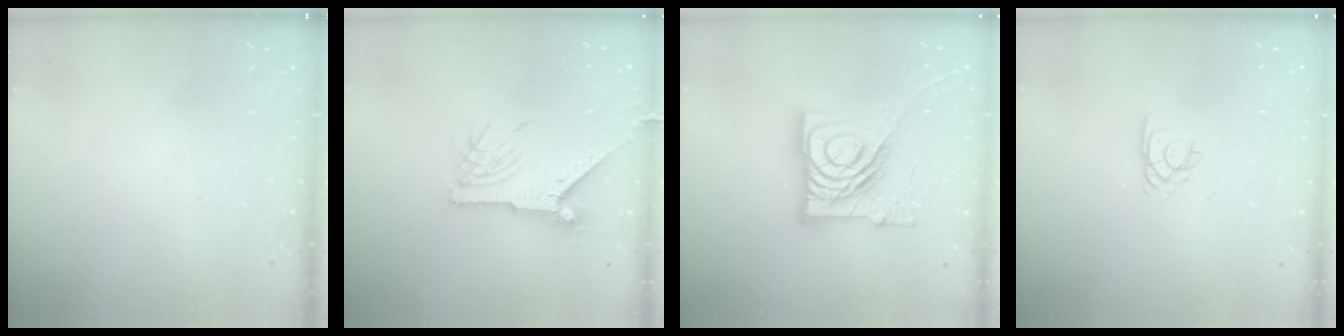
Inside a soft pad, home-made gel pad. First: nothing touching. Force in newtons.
{"total": 9.0, "press": 9.0, "slide": 0.4}
{"total": 18.2, "press": 18.1, "slide": 2.1}
{"total": 2.2, "press": 2.2, "slide": 0.3}